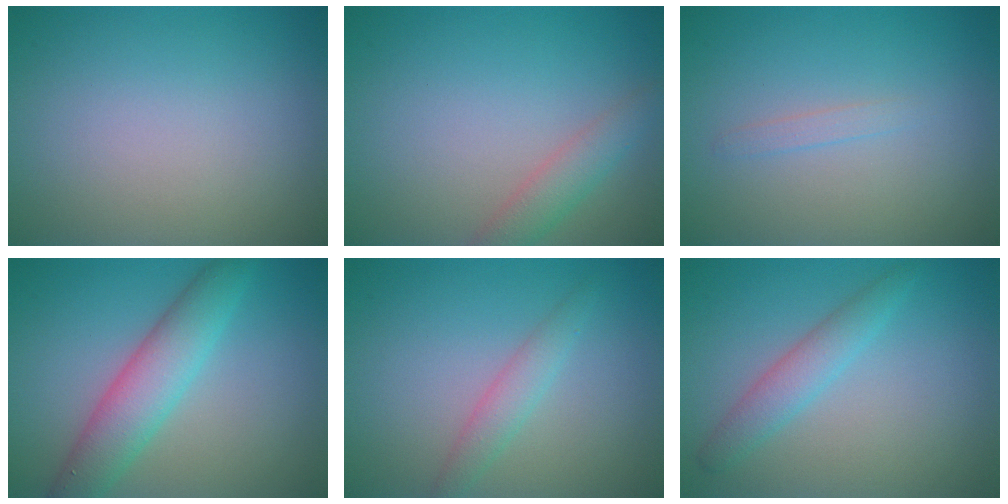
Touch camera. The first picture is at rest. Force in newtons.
{"total": 2.5, "press": 2.5, "slide": 0.1}
{"total": 0.8, "press": 0.8, "slide": 0.0}
{"total": 5.1, "press": 5.1, "slide": 0.0}
{"total": 1.9, "press": 1.9, "slide": 0.1}
{"total": 2.5, "press": 2.5, "slide": 0.1}